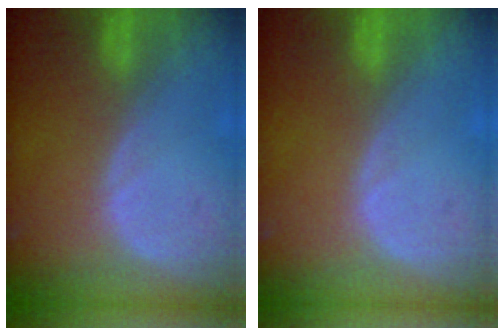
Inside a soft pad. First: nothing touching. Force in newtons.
{"total": 0.0}